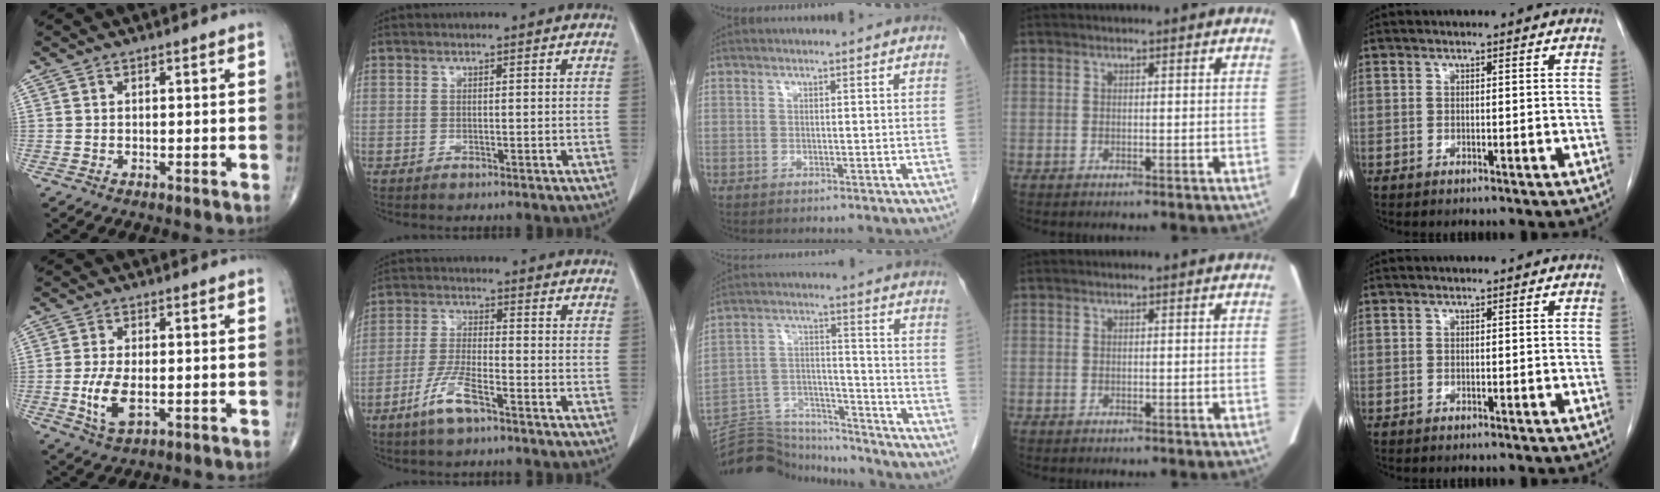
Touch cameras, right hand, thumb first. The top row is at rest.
{"thumb": {"total": 6.5, "force": [-1.1, 3.1, 5.6], "torque": [-0.115, -0.006, -0.015]}, "index": {"total": 6.4, "force": [-4.0, 1.1, 4.8], "torque": [-0.103, -0.006, -0.078]}, "middle": {"total": 14.5, "force": [-14.2, 2.4, 1.2], "torque": [-0.024, 0.037, -0.228]}}